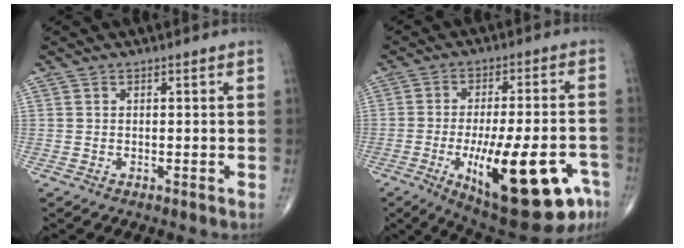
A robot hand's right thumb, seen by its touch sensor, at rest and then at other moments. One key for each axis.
{"total": 21.3, "fx": -8.0, "fy": 7.3, "fz": 18.3, "tx": -0.227, "ty": 0.008, "tz": -0.095}